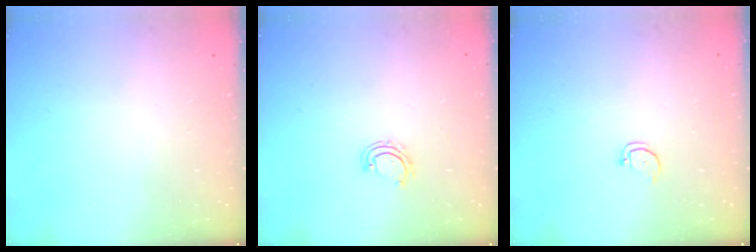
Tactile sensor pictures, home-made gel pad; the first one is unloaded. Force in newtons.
{"total": 3.2, "press": 3.1, "slide": 0.2}
{"total": 2.2, "press": 2.2, "slide": 0.2}